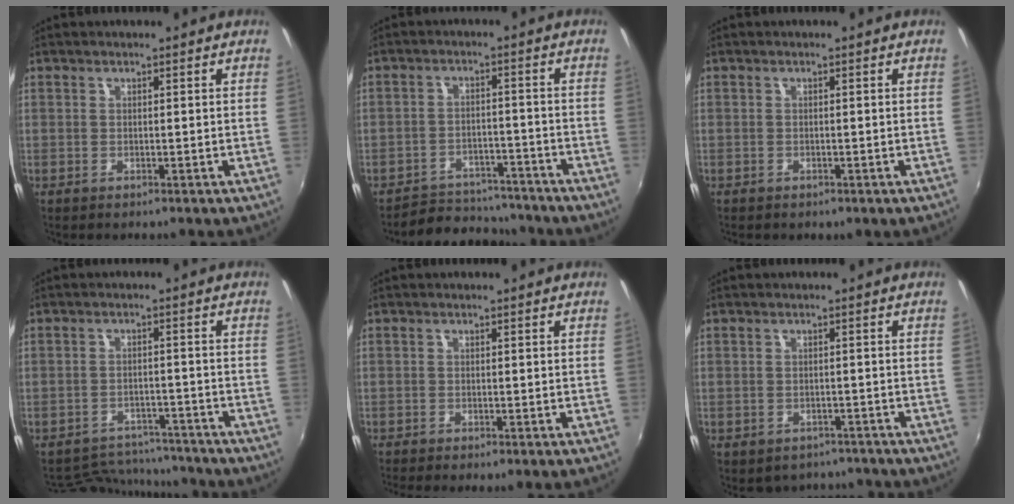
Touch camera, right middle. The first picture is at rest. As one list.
[{"total": 10.1, "force": [-9.2, 3.8, 1.7], "torque": [-0.051, 0.020, -0.126]}, {"total": 1.3, "force": [-0.9, 0.7, 0.6], "torque": [-0.014, -0.003, -0.011]}, {"total": 9.5, "force": [-9.0, 3.0, 1.0], "torque": [-0.034, 0.018, -0.124]}, {"total": 1.5, "force": [-1.2, -0.2, 0.9], "torque": [-0.020, -0.005, -0.018]}, {"total": 5.6, "force": [-4.5, 3.0, 1.5], "torque": [-0.034, -0.012, -0.054]}]